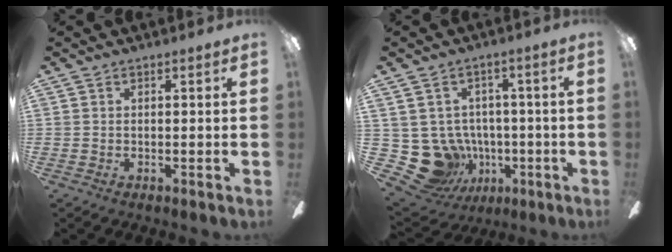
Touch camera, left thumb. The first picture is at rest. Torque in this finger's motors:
{"motor_torque": [0.02, 0.03, 0.00, -0.08, 0.00]}